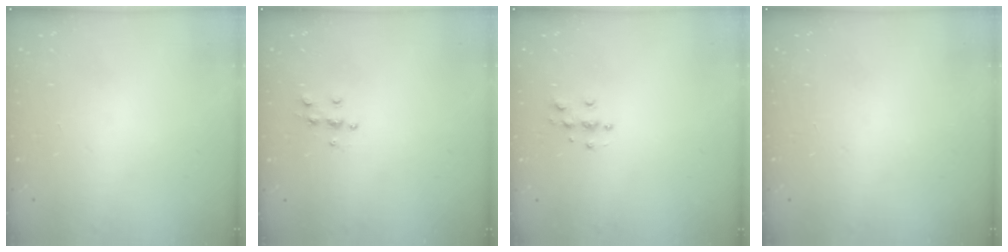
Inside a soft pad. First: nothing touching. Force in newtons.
{"total": 5.3, "press": 5.2, "slide": 0.5}
{"total": 4.6, "press": 4.6, "slide": 0.5}
{"total": 0.0}